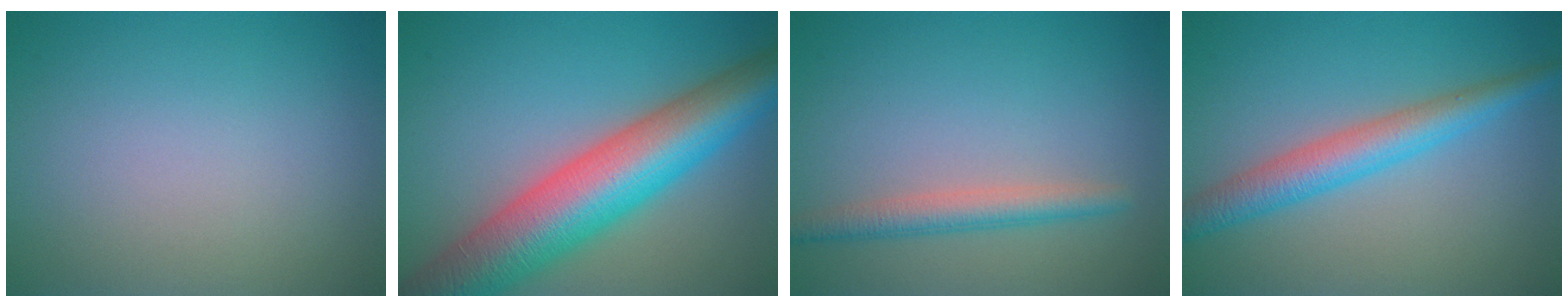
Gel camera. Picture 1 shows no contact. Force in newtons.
{"total": 11.7, "press": 11.7, "slide": 0.6}
{"total": 2.7, "press": 2.7, "slide": 0.2}
{"total": 4.2, "press": 4.2, "slide": 0.1}